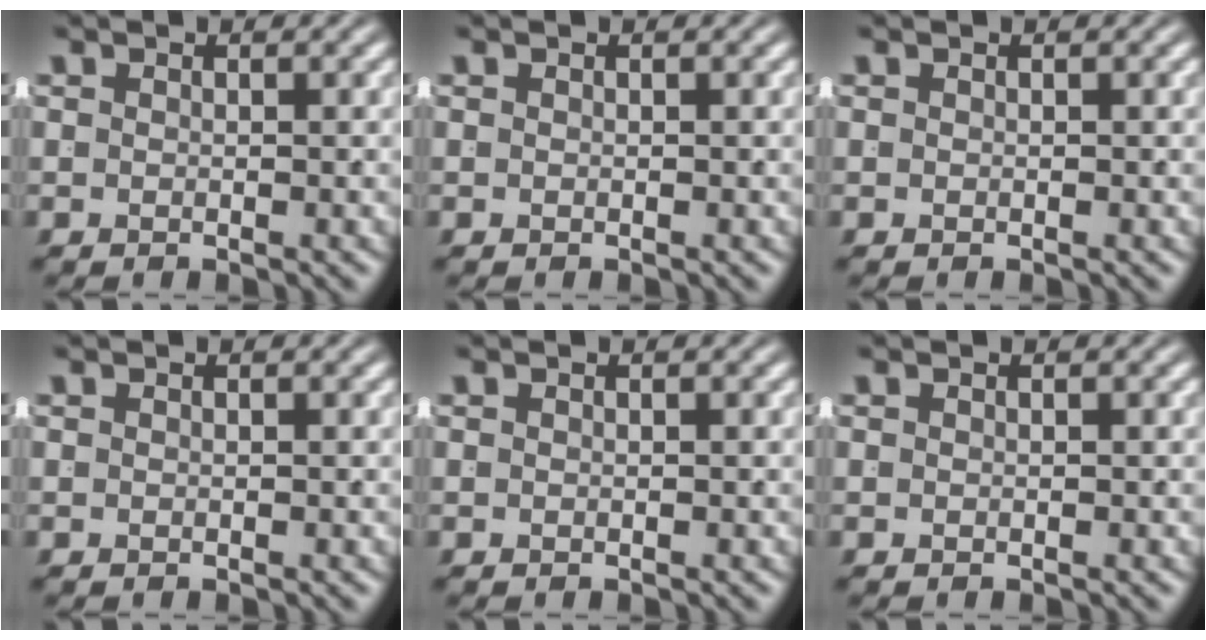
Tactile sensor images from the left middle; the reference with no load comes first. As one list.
[{"total": 0.0}, {"total": 0.0}, {"total": 0.0}, {"total": 0.0}, {"total": 0.0}]